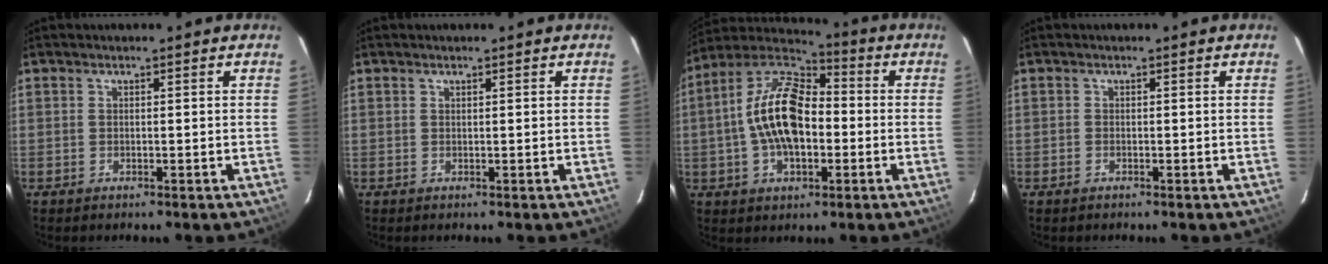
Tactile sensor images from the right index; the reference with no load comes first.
{"total": 0.0}
{"total": 15.5, "force": [-1.5, 8.4, 13.0], "torque": [-0.256, 0.016, -0.033]}
{"total": 0.7, "force": [-0.5, 0.4, 0.2], "torque": [-0.004, -0.001, -0.011]}